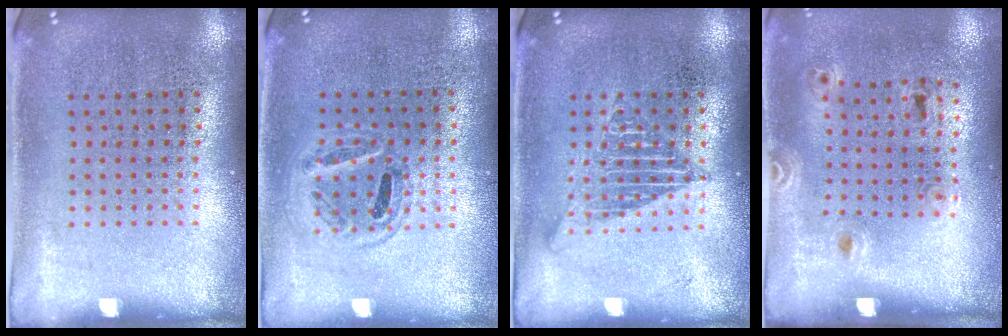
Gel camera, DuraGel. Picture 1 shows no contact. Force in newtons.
{"total": 0.9, "press": 0.9, "slide": 0.1}
{"total": 2.2, "press": 2.2, "slide": 0.2}
{"total": 1.5, "press": 0.9, "slide": 1.2}